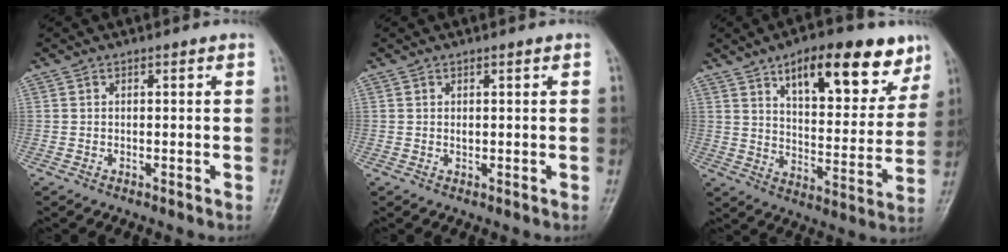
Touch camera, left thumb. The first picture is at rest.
{"total": 0.9, "force": [0.4, 0.4, 0.7], "torque": [-0.011, 0.000, 0.008]}
{"total": 19.3, "force": [11.3, 7.9, 13.4], "torque": [-0.143, -0.047, 0.171]}